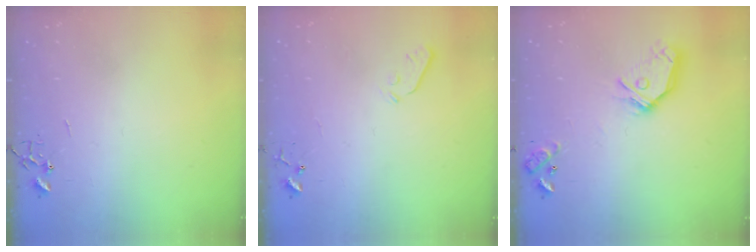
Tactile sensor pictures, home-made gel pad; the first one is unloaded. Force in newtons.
{"total": 3.6, "press": 3.6, "slide": 0.6}
{"total": 15.0, "press": 14.9, "slide": 2.2}